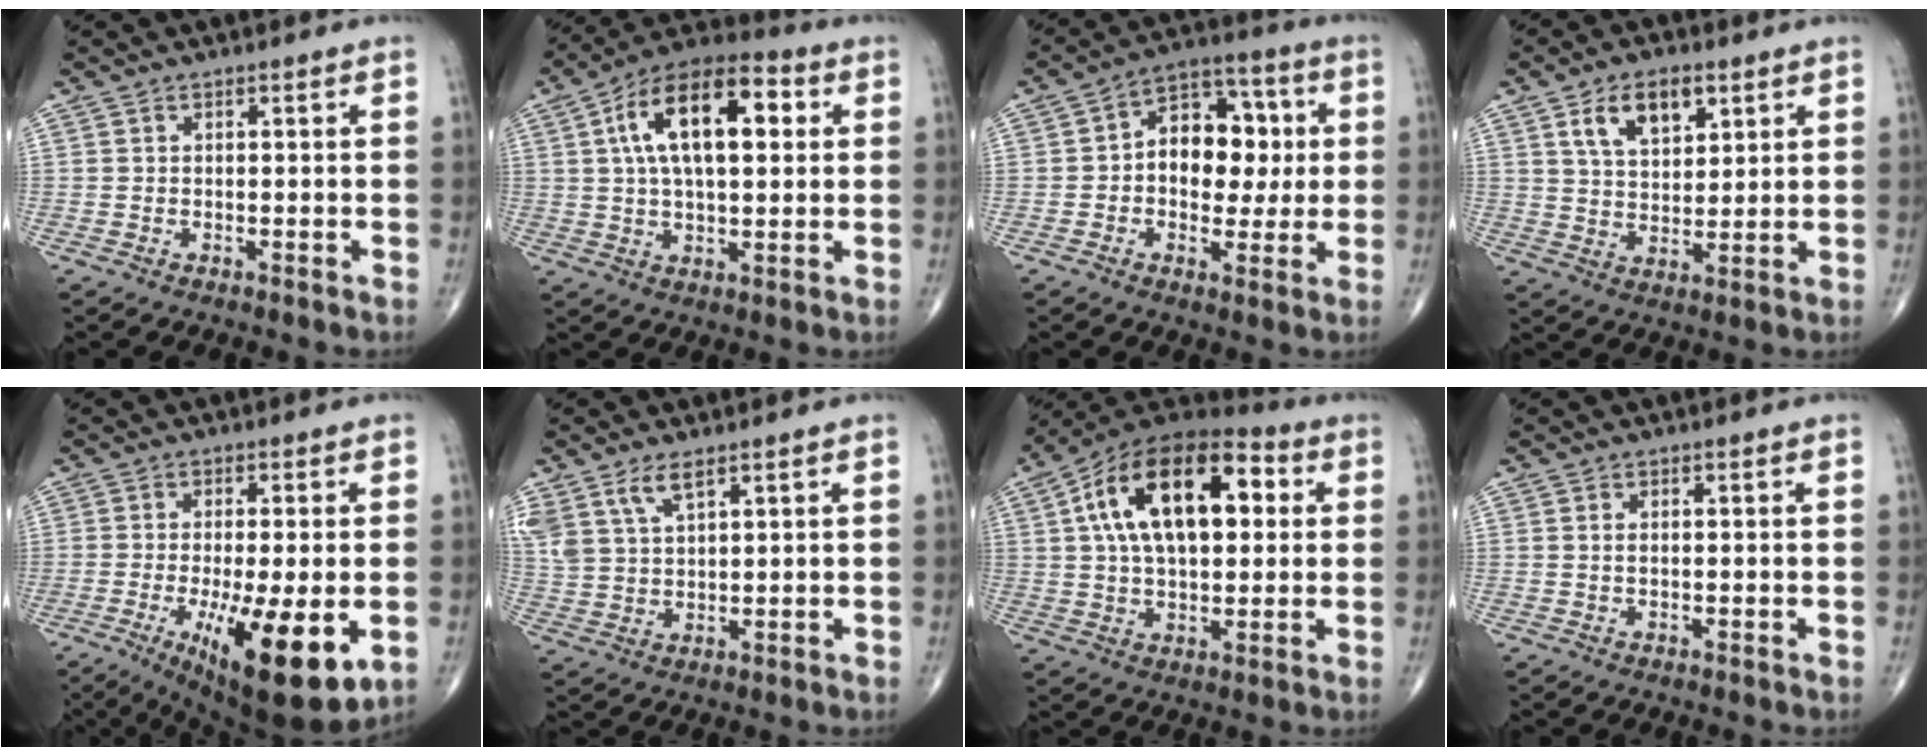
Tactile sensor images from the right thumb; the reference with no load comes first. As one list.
[{"total": 17.6, "force": [4.2, 8.5, 14.8], "torque": [-0.233, 0.021, 0.061]}, {"total": 13.1, "force": [0.8, 9.0, 9.4], "torque": [-0.089, 0.026, 0.006]}, {"total": 9.5, "force": [4.6, 5.3, 6.4], "torque": [-0.092, -0.018, 0.084]}, {"total": 16.8, "force": [-4.7, 4.7, 15.4], "torque": [-0.222, -0.025, -0.056]}, {"total": 7.6, "force": [4.7, 3.4, 4.9], "torque": [-0.103, -0.011, 0.103]}, {"total": 21.7, "force": [4.9, 11.5, 17.7], "torque": [-0.281, 0.023, 0.068]}, {"total": 0.7, "force": [0.1, 0.3, 0.6], "torque": [-0.015, 0.001, 0.003]}]